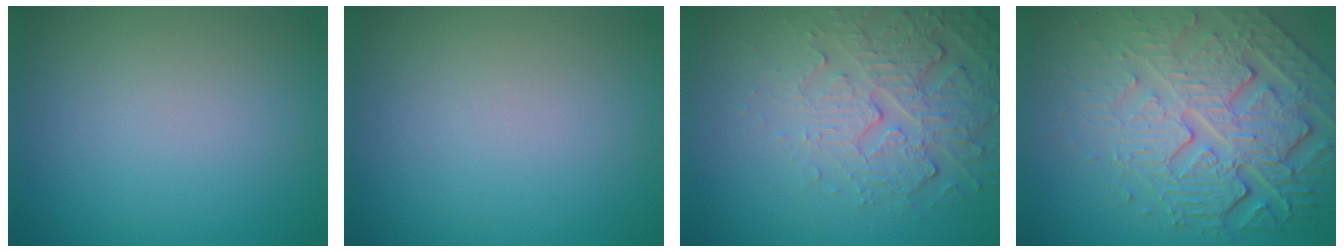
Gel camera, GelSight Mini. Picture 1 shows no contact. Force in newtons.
{"total": 0.0}
{"total": 5.4, "press": 3.6, "slide": 4.0}
{"total": 8.6, "press": 5.9, "slide": 6.2}